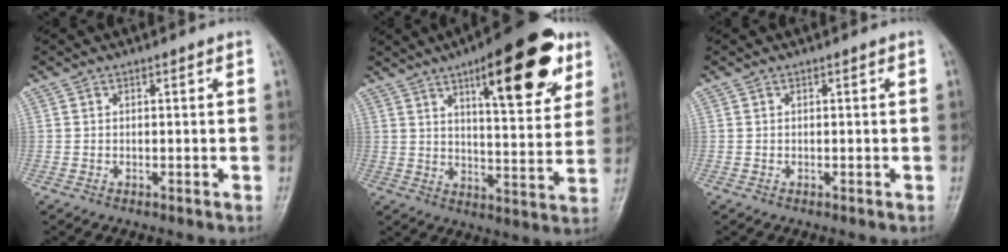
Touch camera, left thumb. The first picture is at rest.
{"total": 19.4, "force": [10.1, 6.3, 15.3], "torque": [-0.179, -0.036, 0.142]}
{"total": 0.0}